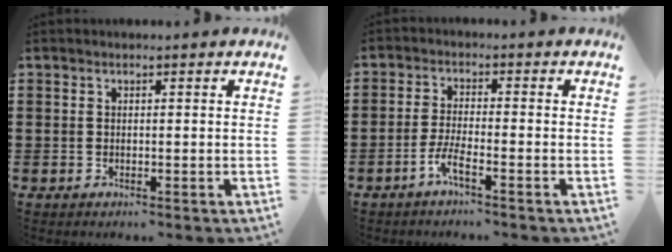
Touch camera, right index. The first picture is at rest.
{"total": 3.5, "force": [-2.3, 0.3, 2.7], "torque": [-0.067, -0.005, -0.048]}